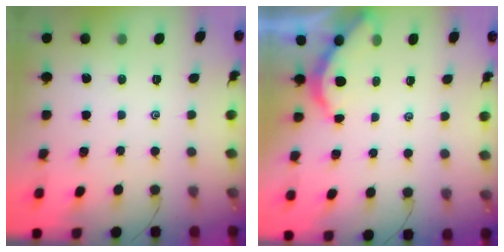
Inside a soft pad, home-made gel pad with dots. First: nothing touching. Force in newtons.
{"total": 3.1, "press": 3.0, "slide": 0.2}